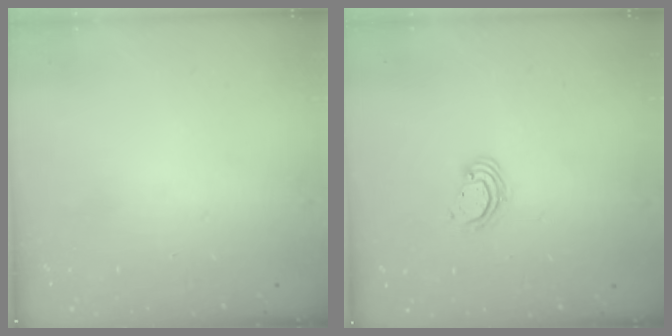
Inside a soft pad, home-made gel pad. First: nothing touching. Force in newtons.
{"total": 2.8, "press": 2.8, "slide": 0.2}